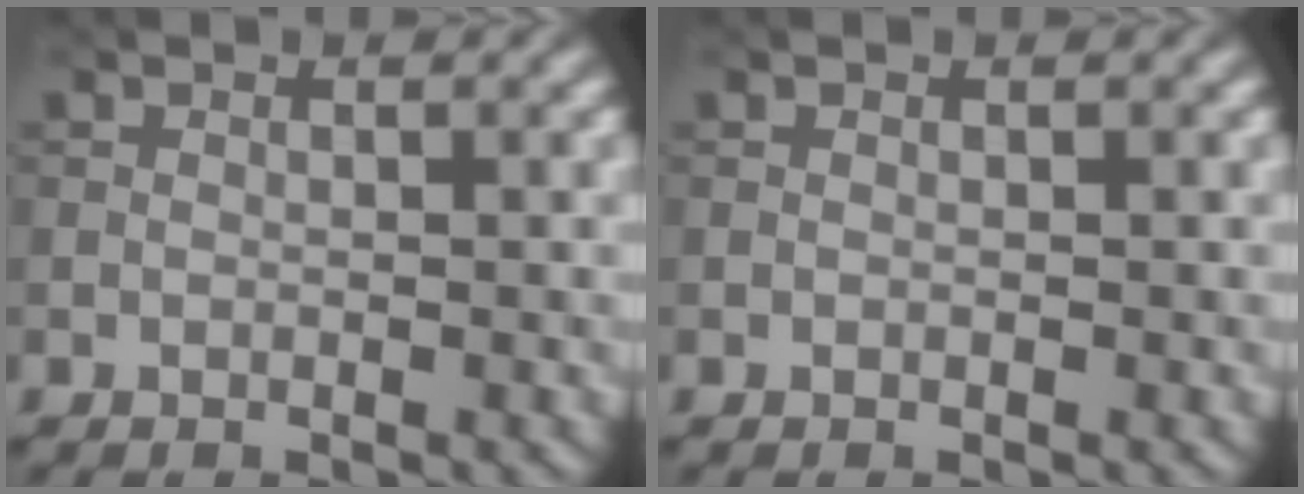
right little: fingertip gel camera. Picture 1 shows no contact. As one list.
[{"total": 0.0}]